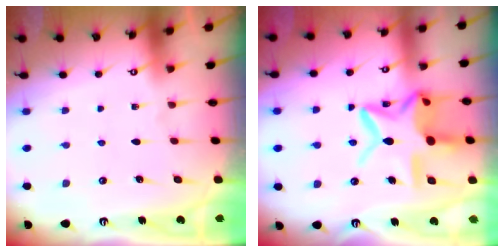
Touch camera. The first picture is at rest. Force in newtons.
{"total": 16.7, "press": 16.7, "slide": 1.3}